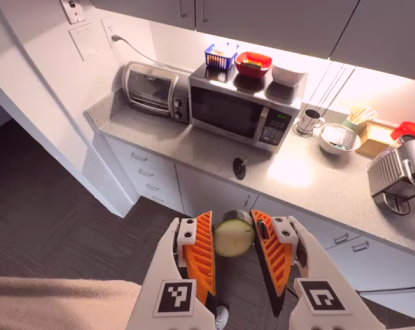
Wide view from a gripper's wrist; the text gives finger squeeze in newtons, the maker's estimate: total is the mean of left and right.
{"total": 10.0, "left": 10.2, "right": 9.8}